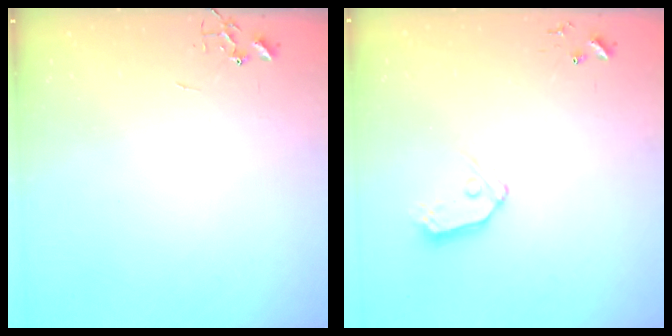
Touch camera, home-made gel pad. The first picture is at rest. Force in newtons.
{"total": 8.0, "press": 8.0, "slide": 0.5}